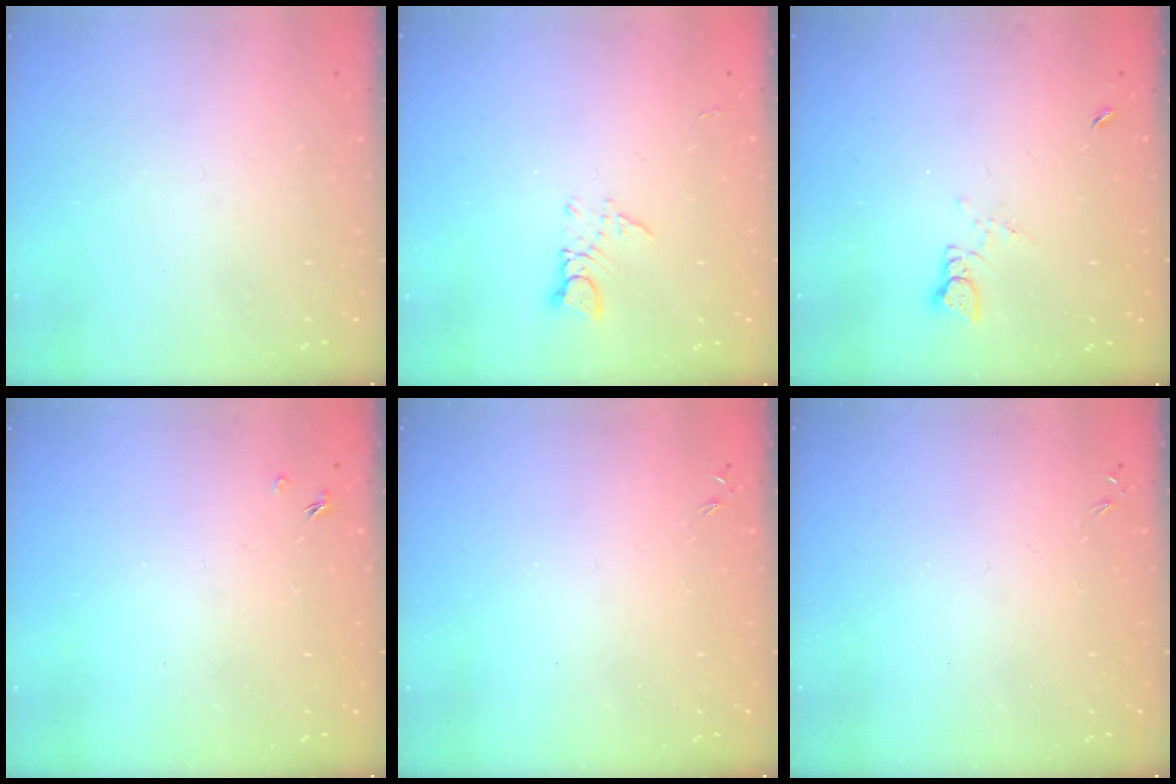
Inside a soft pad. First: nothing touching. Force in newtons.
{"total": 3.1, "press": 3.1, "slide": 0.2}
{"total": 1.0, "press": 1.0, "slide": 0.1}
{"total": 1.3, "press": 1.3, "slide": 0.3}
{"total": 0.0}
{"total": 0.0}